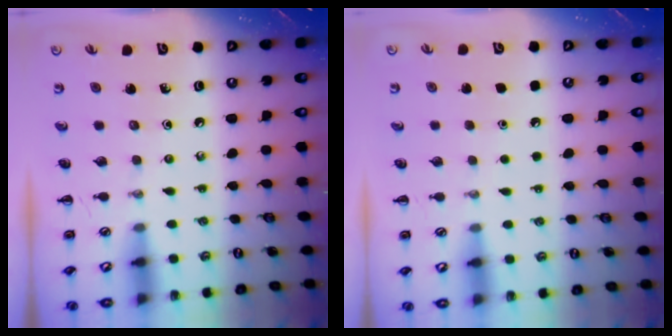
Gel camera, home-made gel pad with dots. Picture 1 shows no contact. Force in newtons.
{"total": 1.7, "press": 1.7, "slide": 0.1}